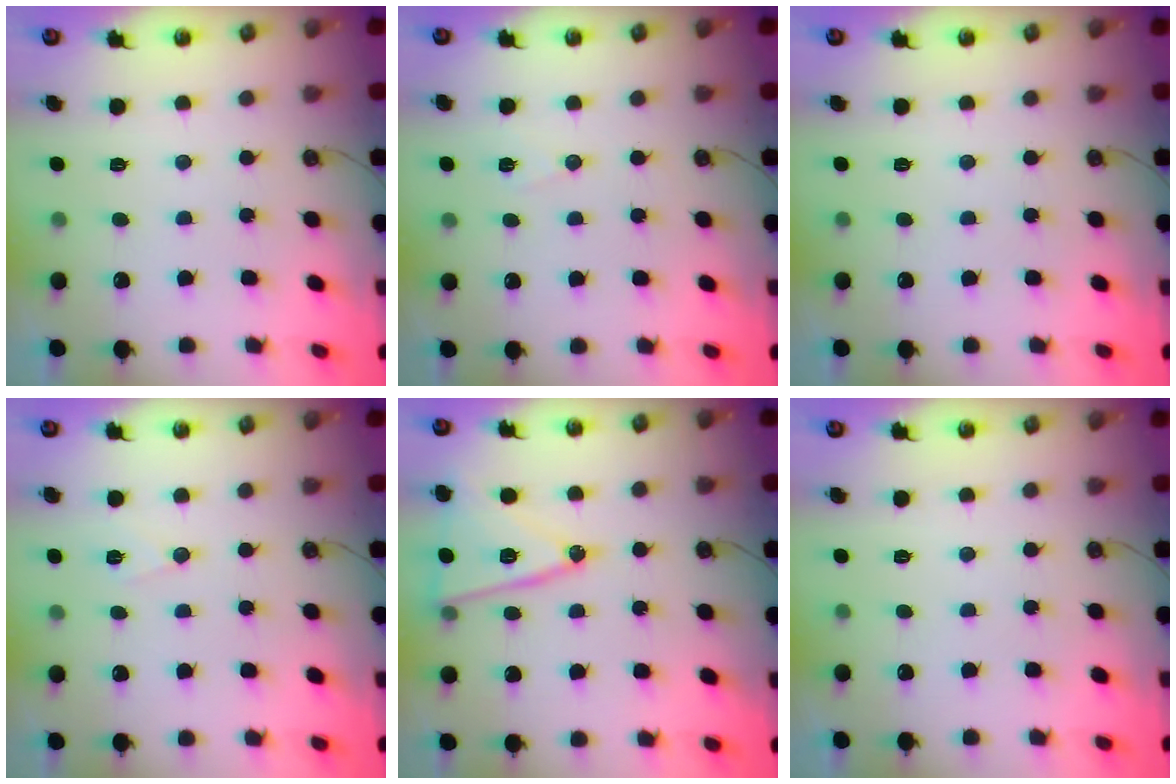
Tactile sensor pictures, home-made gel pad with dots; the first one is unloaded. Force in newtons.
{"total": 5.9, "press": 4.3, "slide": 4.0}
{"total": 0.0}
{"total": 6.7, "press": 5.0, "slide": 4.4}
{"total": 15.3, "press": 14.8, "slide": 3.5}
{"total": 0.0}